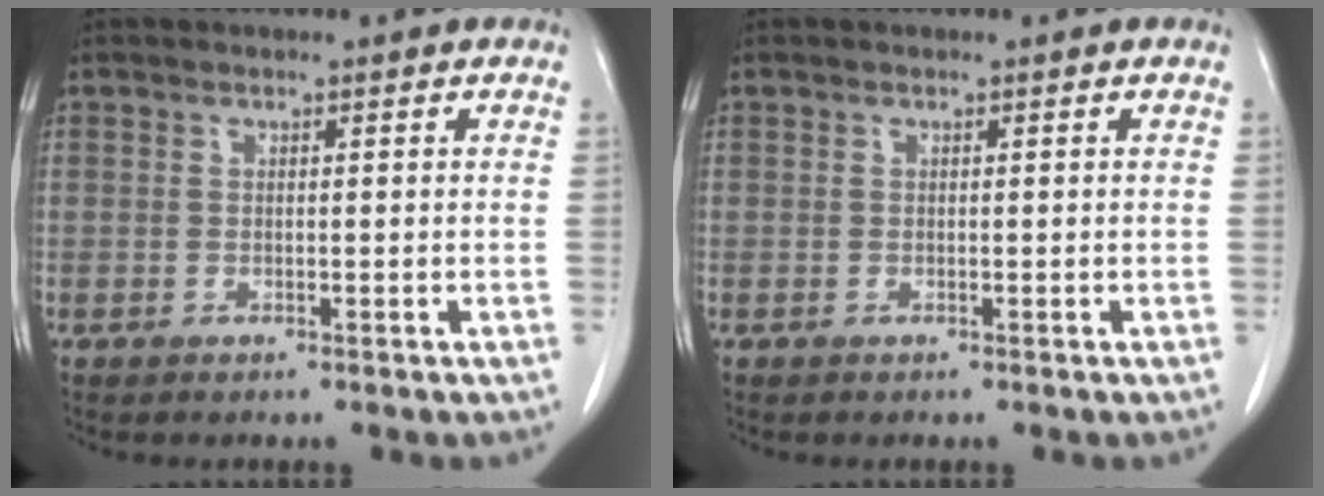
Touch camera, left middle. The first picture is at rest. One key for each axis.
{"total": 0.0}